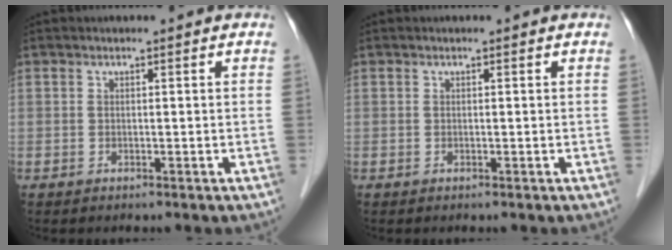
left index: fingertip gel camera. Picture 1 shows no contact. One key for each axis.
{"total": 0.0}